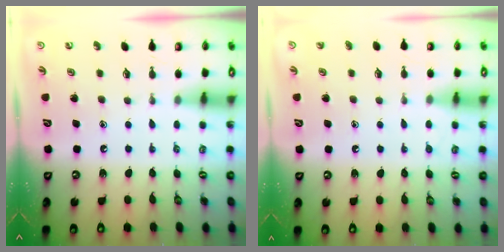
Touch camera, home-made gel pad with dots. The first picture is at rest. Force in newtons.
{"total": 4.0, "press": 4.0, "slide": 0.4}